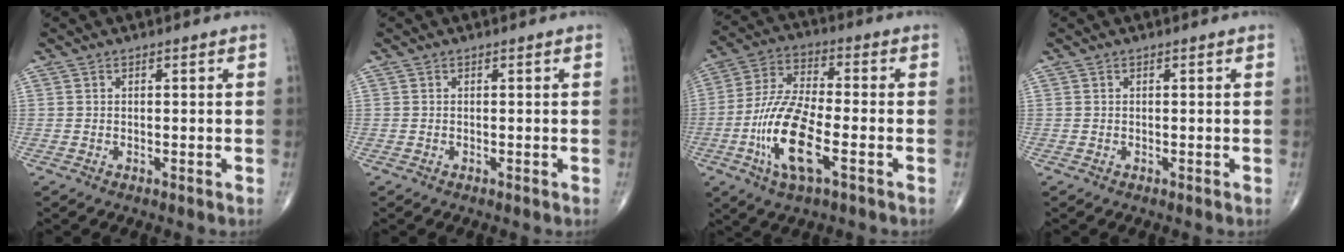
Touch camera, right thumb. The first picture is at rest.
{"total": 0.0}
{"total": 14.3, "force": [-4.6, 4.8, 12.7], "torque": [-0.262, 0.017, -0.089]}
{"total": 0.0}